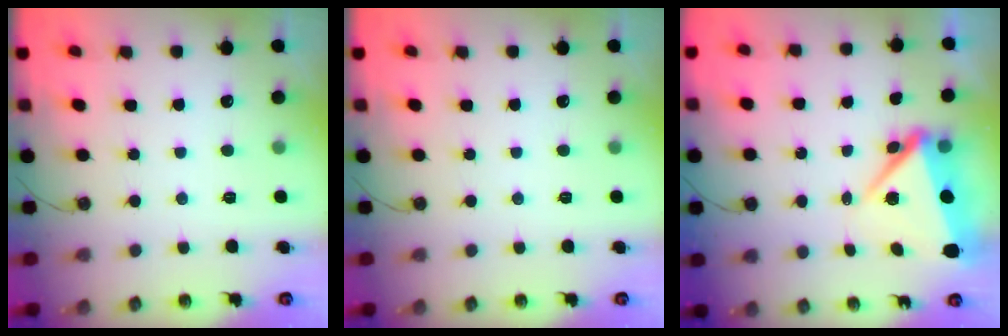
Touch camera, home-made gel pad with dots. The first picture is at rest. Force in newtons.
{"total": 0.0}
{"total": 7.3, "press": 7.0, "slide": 2.0}